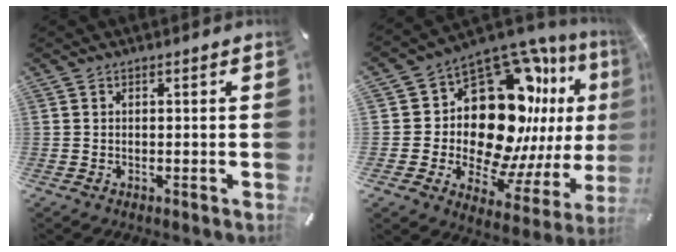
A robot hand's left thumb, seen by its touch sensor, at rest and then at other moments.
{"total": 21.4, "force": [6.2, 14.0, 14.9], "torque": [-0.250, -0.100, 0.125]}